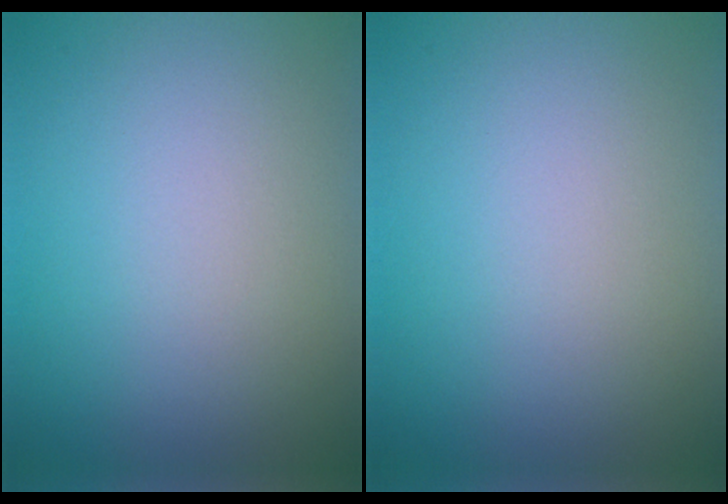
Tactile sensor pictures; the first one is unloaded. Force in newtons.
{"total": 0.0}